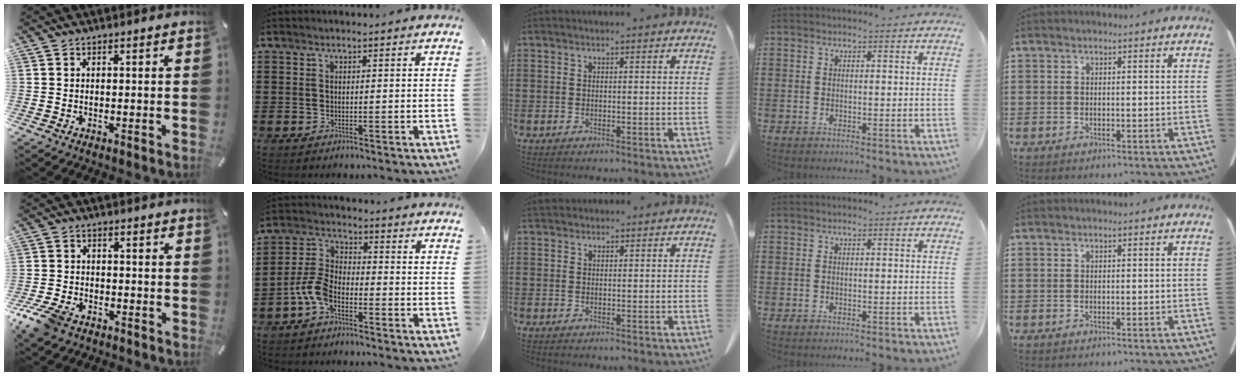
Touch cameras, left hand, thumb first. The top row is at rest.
{"thumb": {"total": 6.7, "force": [-4.5, 3.7, 3.1], "torque": [-0.083, 0.014, -0.091]}, "index": {"total": 5.7, "force": [-3.6, 2.4, 3.7], "torque": [-0.113, -0.004, -0.080]}, "middle": {"total": 1.0, "force": [0.9, 0.3, 0.1], "torque": [-0.004, 0.000, 0.019]}}